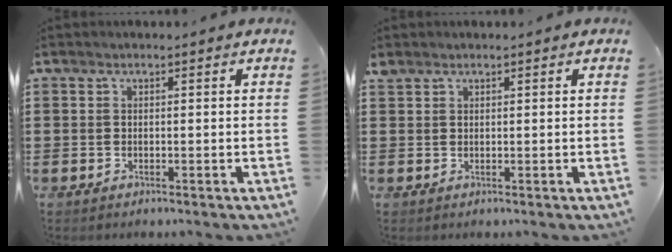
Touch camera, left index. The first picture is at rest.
{"total": 1.0, "force": [0.9, 0.4, 0.2], "torque": [-0.007, 0.002, 0.018]}